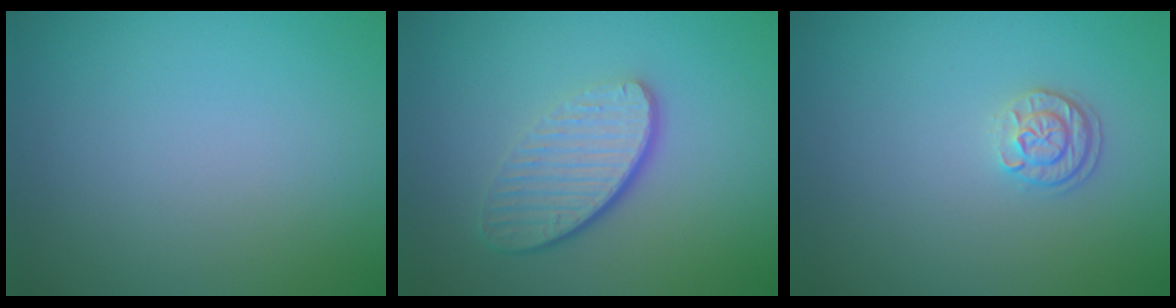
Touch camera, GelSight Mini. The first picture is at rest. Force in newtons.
{"total": 4.6, "press": 3.1, "slide": 3.3}
{"total": 1.7, "press": 1.6, "slide": 0.7}